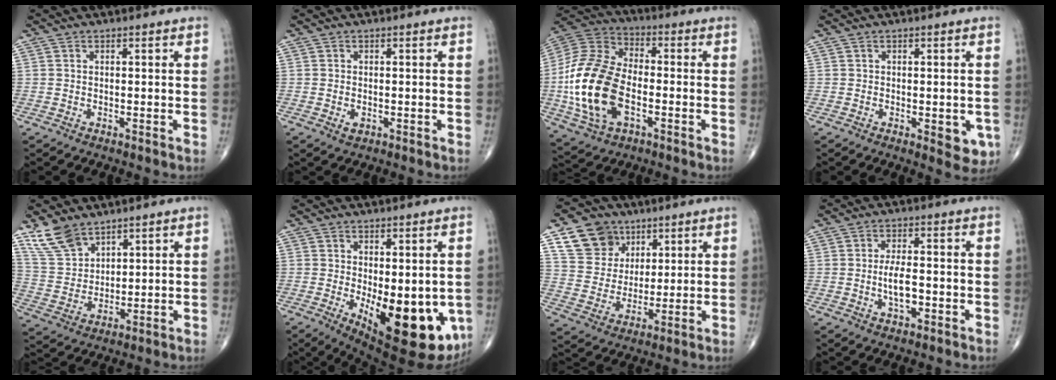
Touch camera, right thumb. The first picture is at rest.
{"total": 1.5, "force": [-0.2, 1.0, 1.0], "torque": [-0.016, -0.003, -0.001]}
{"total": 20.7, "force": [-4.0, 12.1, 16.4], "torque": [-0.339, 0.014, -0.073]}
{"total": 4.5, "force": [-1.0, 2.3, 3.7], "torque": [-0.023, -0.006, -0.007]}
{"total": 8.8, "force": [6.6, 4.5, 3.6], "torque": [-0.065, -0.026, 0.146]}
{"total": 17.6, "force": [-4.0, 7.7, 15.3], "torque": [-0.181, -0.028, -0.032]}
{"total": 11.9, "force": [6.6, 9.2, 3.7], "torque": [-0.039, -0.027, 0.128]}
{"total": 5.1, "force": [-1.0, 2.2, 4.5], "torque": [-0.079, 0.002, -0.017]}